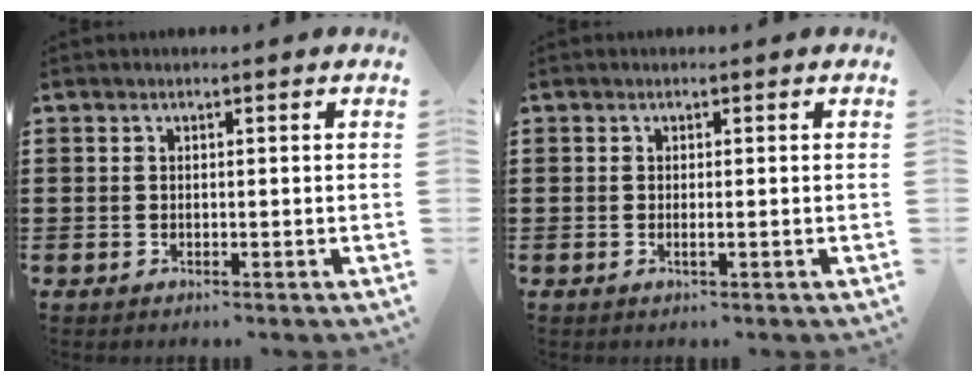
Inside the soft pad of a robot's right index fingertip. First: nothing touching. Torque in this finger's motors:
{"motor_torque": [-0.41, 0.46, -0.05, 0.00]}